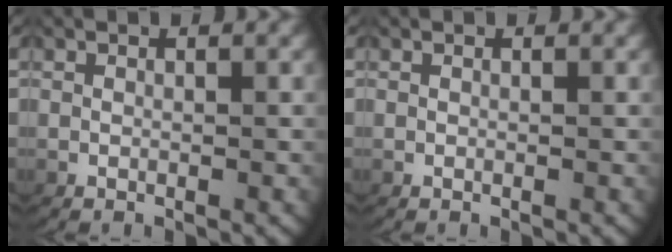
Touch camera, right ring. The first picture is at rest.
{"total": 0.0}